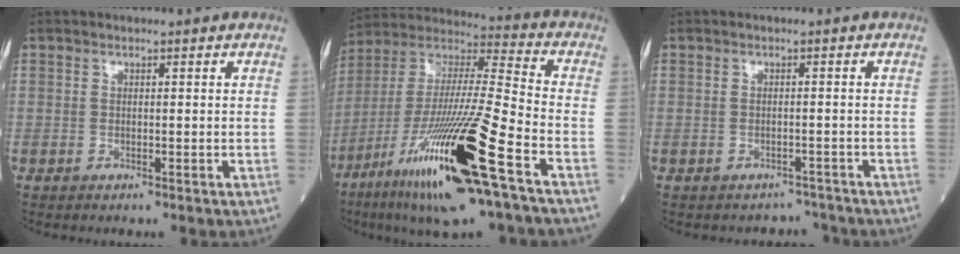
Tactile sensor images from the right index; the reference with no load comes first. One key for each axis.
{"total": 23.8, "fx": -11.5, "fy": 1.2, "fz": 20.8, "tx": -0.404, "ty": -0.052, "tz": -0.212}
{"total": 2.5, "fx": -2.2, "fy": 0.8, "fz": -0.9, "tx": 0.015, "ty": 0.008, "tz": -0.029}